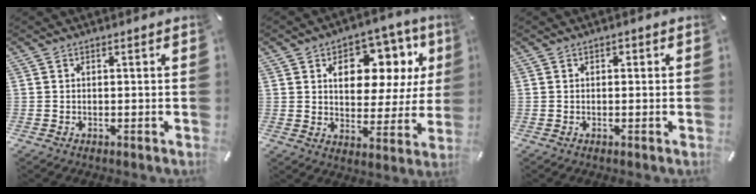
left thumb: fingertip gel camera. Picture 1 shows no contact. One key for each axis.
{"total": 13.4, "fx": 5.7, "fy": 8.9, "fz": 8.3, "tx": -0.113, "ty": -0.033, "tz": 0.094}
{"total": 0.6, "fx": 0.0, "fy": 0.6, "fz": 0.2, "tx": -0.004, "ty": 0.005, "tz": -0.001}